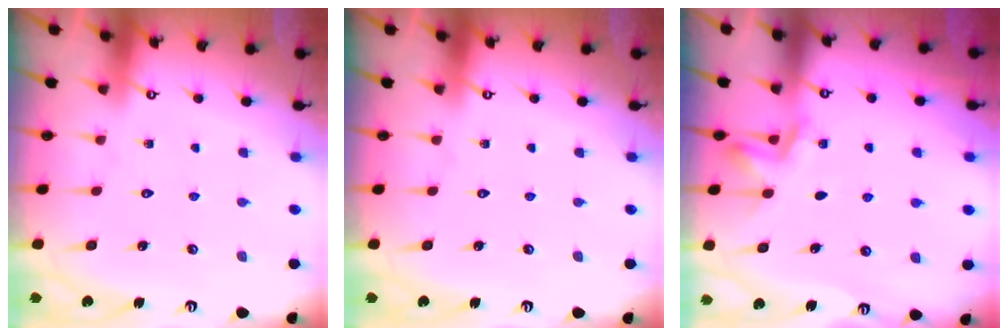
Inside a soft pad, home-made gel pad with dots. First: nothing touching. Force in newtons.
{"total": 0.0}
{"total": 2.3, "press": 2.0, "slide": 1.0}